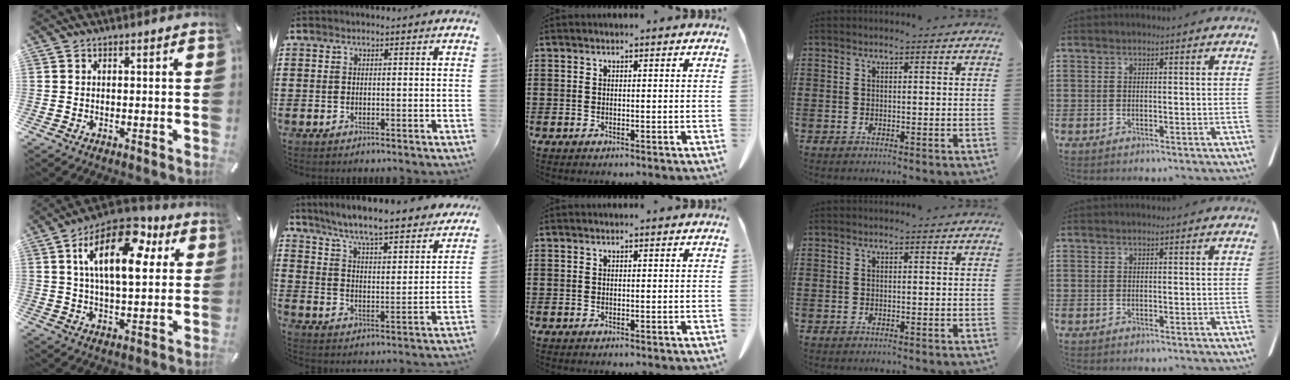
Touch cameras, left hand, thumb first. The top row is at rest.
{"thumb": {"total": 18.6, "force": [7.2, 9.1, 14.5], "torque": [-0.241, -0.018, 0.112]}, "index": {"total": 6.5, "force": [5.9, -0.4, 2.7], "torque": [-0.078, -0.048, 0.094]}}